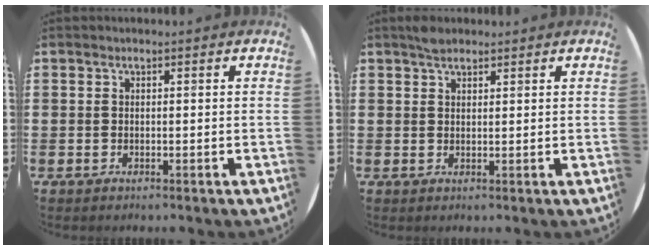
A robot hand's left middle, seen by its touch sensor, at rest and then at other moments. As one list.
[{"total": 1.8, "force": [1.6, 0.6, 0.6], "torque": [-0.006, 0.000, 0.028]}]